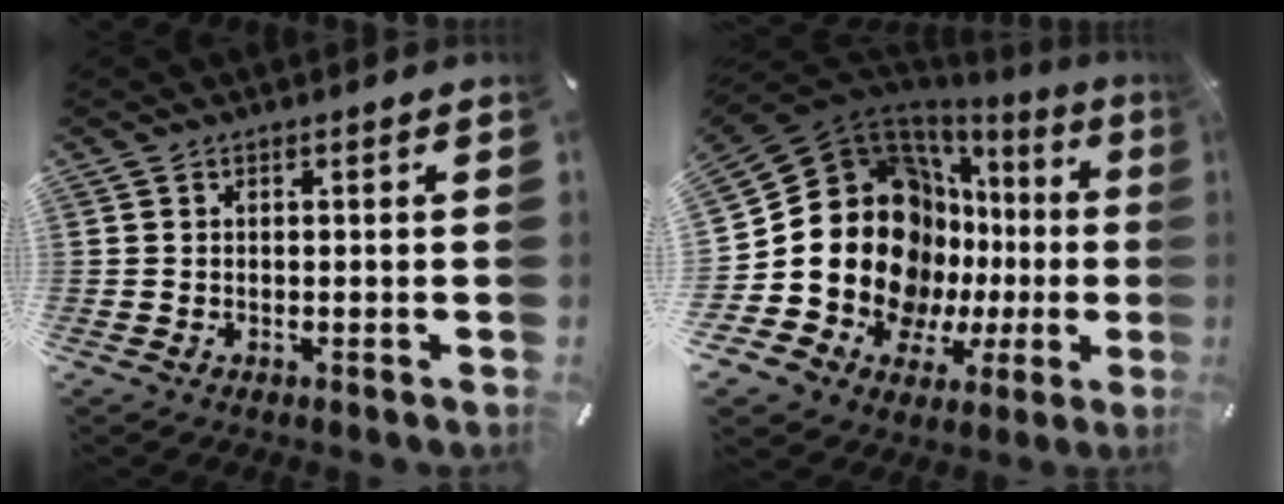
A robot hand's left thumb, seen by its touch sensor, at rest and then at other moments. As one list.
[{"total": 23.1, "force": [0.9, 17.8, 14.8], "torque": [-0.255, -0.043, 0.048]}]